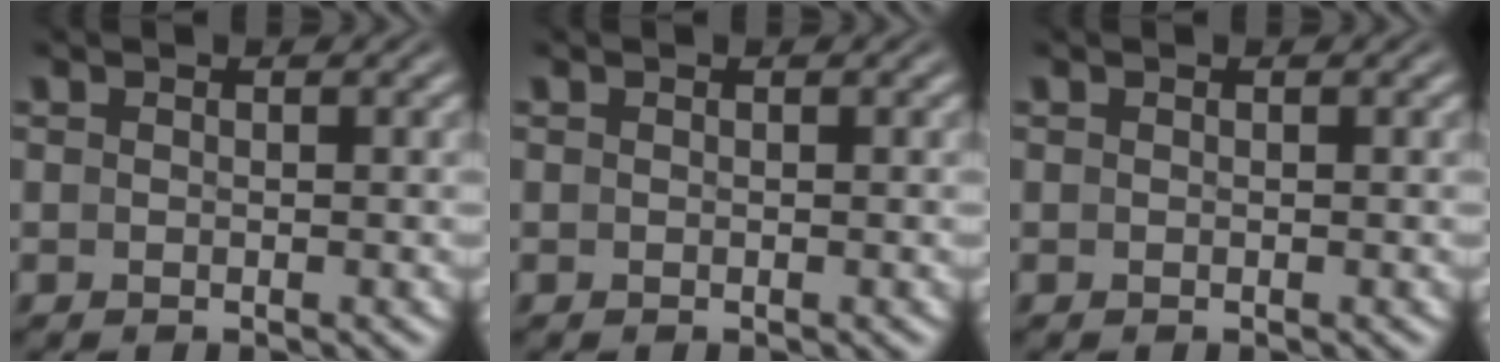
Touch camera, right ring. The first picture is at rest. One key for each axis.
{"total": 0.0}
{"total": 0.0}